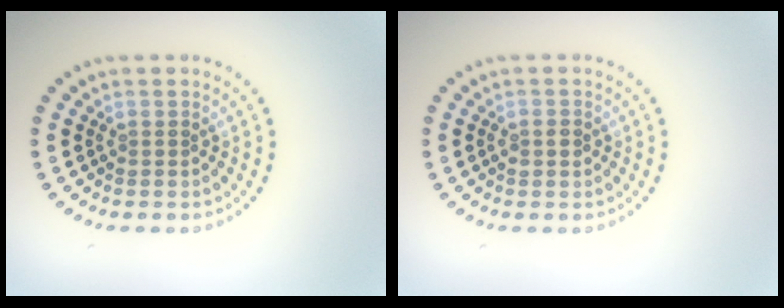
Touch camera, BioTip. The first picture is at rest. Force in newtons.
{"total": 1.5, "press": 1.5, "slide": 0.2}